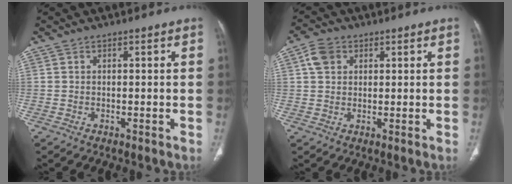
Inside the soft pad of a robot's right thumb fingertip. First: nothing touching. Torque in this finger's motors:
{"motor_torque": [-0.08, 0.21, 0.19, -0.21, 0.01]}